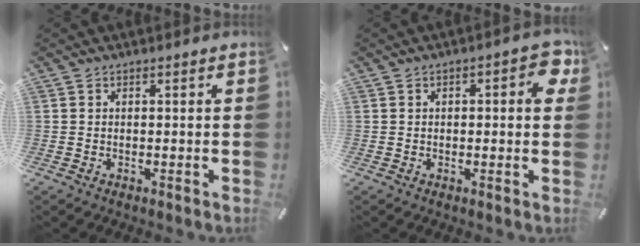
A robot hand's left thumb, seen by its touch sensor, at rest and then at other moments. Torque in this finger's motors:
{"motor_torque": [0.08, 0.07, 0.09, 0.10, -0.02]}